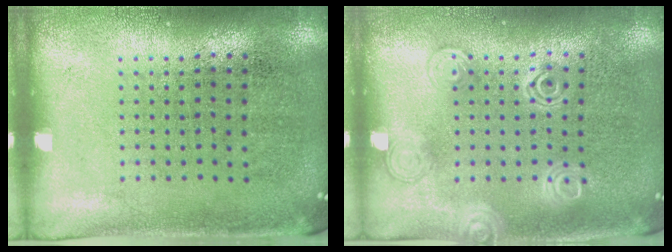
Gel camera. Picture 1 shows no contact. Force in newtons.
{"total": 2.3, "press": 2.2, "slide": 0.3}